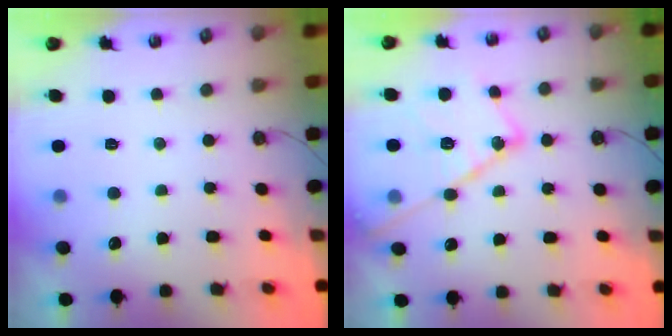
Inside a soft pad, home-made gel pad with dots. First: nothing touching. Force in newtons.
{"total": 17.9, "press": 17.9, "slide": 1.0}